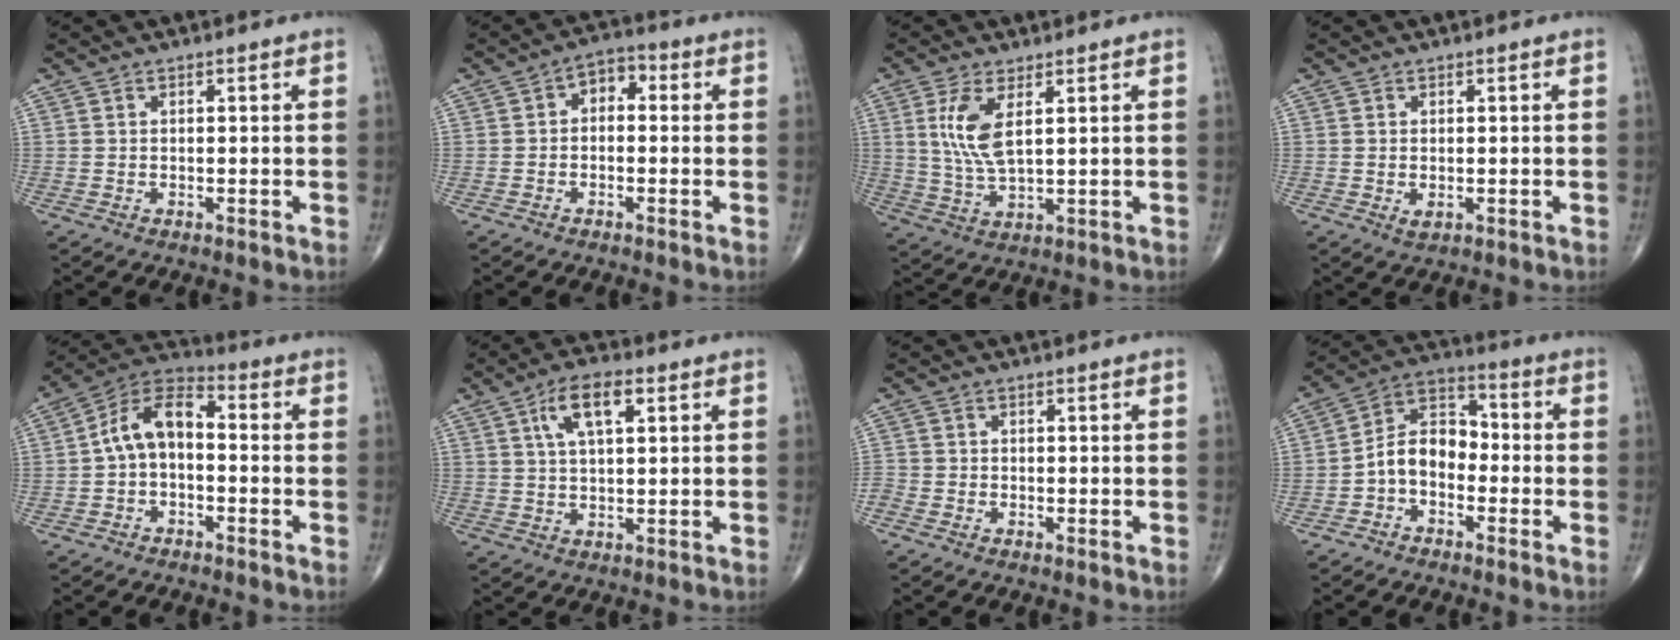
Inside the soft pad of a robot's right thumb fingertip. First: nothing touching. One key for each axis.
{"total": 4.4, "fx": 0.1, "fy": 3.0, "fz": 3.2, "tx": -0.028, "ty": 0.022, "tz": -0.013}
{"total": 8.0, "fx": 2.5, "fy": 3.1, "fz": 7.0, "tx": -0.150, "ty": -0.012, "tz": 0.058}
{"total": 1.4, "fx": -0.2, "fy": 0.8, "fz": 1.1, "tx": -0.019, "ty": -0.003, "tz": 0.000}
{"total": 9.1, "fx": -0.7, "fy": 5.5, "fz": 7.3, "tx": -0.119, "ty": 0.039, "tz": -0.031}
{"total": 8.0, "fx": 3.0, "fy": 3.3, "fz": 6.6, "tx": -0.118, "ty": 0.004, "tz": 0.052}
{"total": 2.3, "fx": -1.5, "fy": 1.6, "fz": 0.6, "tx": -0.016, "ty": 0.005, "tz": -0.035}
{"total": 8.9, "fx": -2.5, "fy": 6.2, "fz": 5.9, "tx": -0.084, "ty": 0.044, "tz": -0.063}